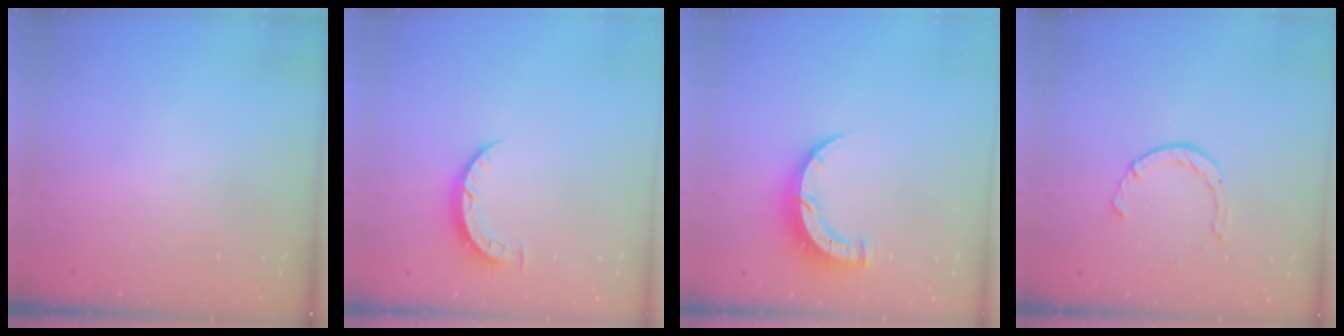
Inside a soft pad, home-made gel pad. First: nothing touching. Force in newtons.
{"total": 3.6, "press": 3.6, "slide": 0.4}
{"total": 8.0, "press": 7.9, "slide": 1.0}
{"total": 2.4, "press": 2.4, "slide": 0.2}